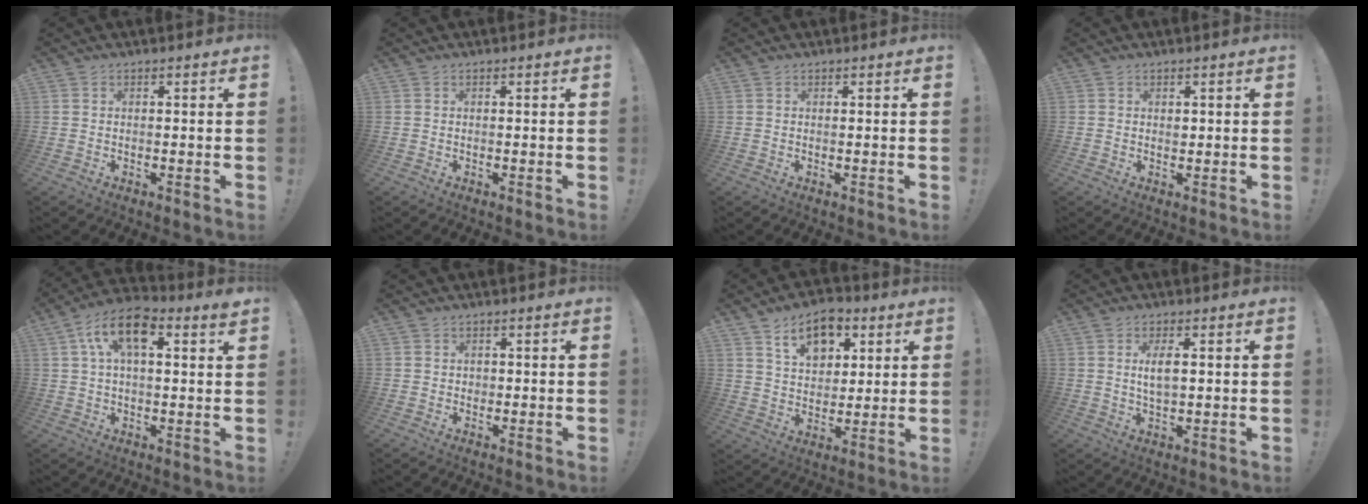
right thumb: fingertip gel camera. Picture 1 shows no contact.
{"total": 0.0}
{"total": 0.5, "force": [0.0, 0.2, -0.5], "torque": [0.010, 0.000, 0.000]}
{"total": 0.9, "force": [0.3, 0.8, 0.3], "torque": [0.006, -0.002, 0.003]}
{"total": 10.9, "force": [4.0, 5.2, 8.7], "torque": [-0.152, 0.006, 0.074]}
{"total": 1.2, "force": [0.0, 1.1, 0.4], "torque": [-0.003, 0.002, -0.002]}
{"total": 12.2, "force": [6.5, 8.1, 6.4], "torque": [-0.093, -0.024, 0.120]}
{"total": 5.1, "force": [0.9, 2.0, 4.6], "torque": [-0.079, -0.007, 0.010]}